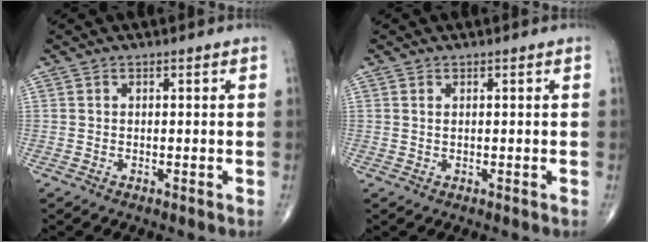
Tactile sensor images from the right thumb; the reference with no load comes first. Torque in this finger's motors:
{"motor_torque": [-0.43, 0.08, -0.03, 0.06, -0.02]}